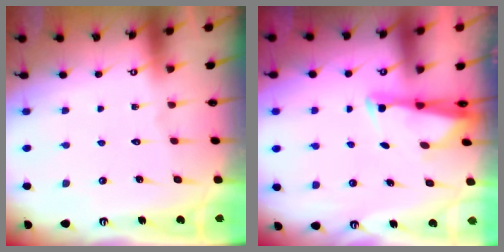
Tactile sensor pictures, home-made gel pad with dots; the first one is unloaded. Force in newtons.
{"total": 2.9, "press": 2.8, "slide": 0.7}